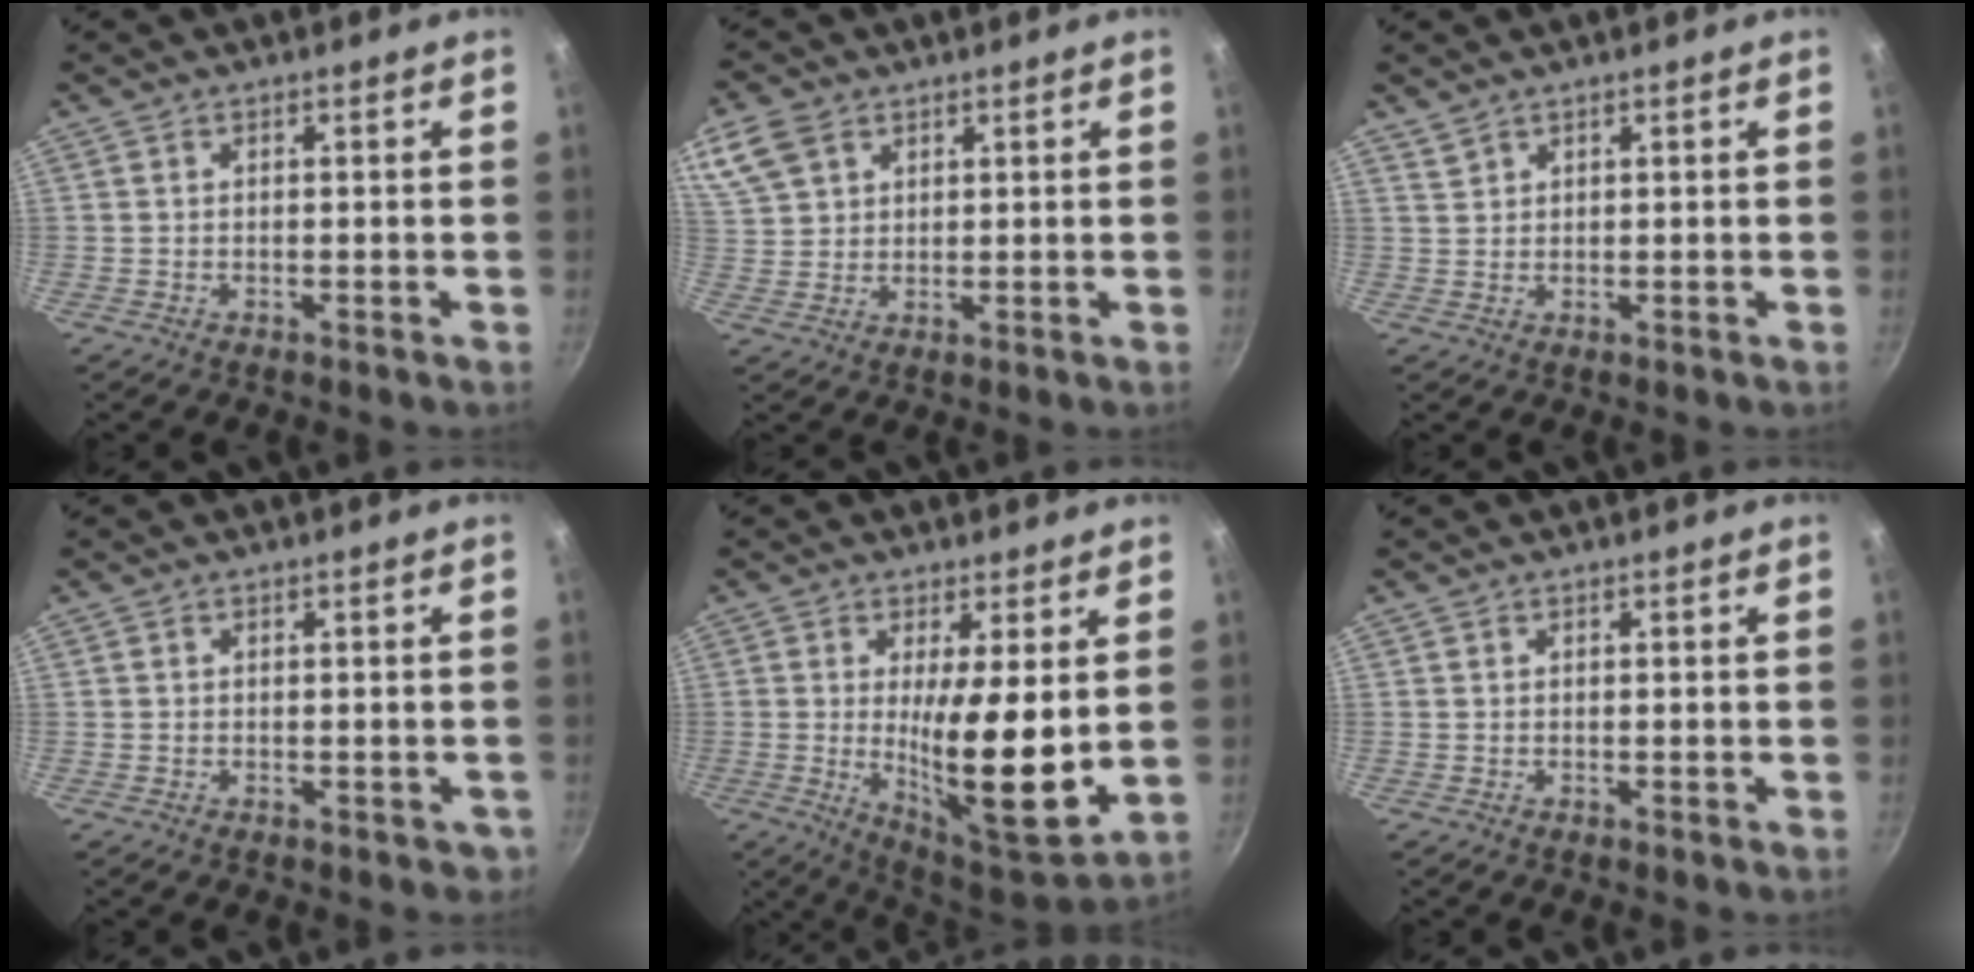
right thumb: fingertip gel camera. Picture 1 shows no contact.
{"total": 8.6, "force": [4.7, 6.0, 4.0], "torque": [-0.072, -0.003, 0.097]}
{"total": 1.5, "force": [1.4, 0.6, 0.2], "torque": [0.001, -0.001, 0.031]}
{"total": 1.5, "force": [-0.4, 1.2, 0.8], "torque": [-0.001, 0.006, 0.001]}
{"total": 14.9, "force": [1.1, 3.5, 14.4], "torque": [-0.226, -0.044, 0.024]}
{"total": 0.0}